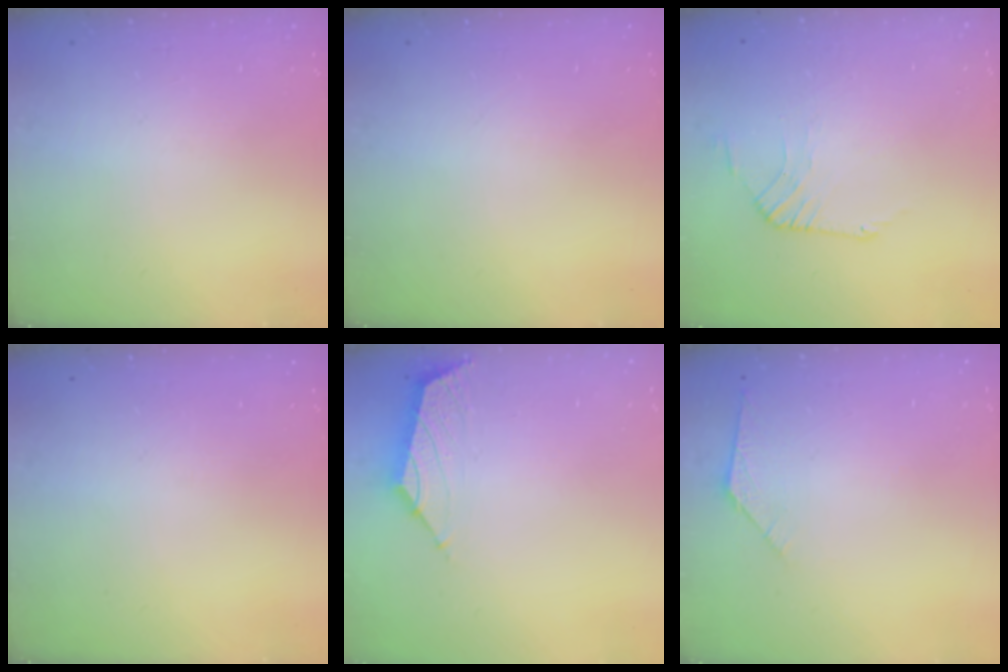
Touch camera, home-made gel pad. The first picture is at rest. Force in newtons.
{"total": 0.0}
{"total": 3.4, "press": 3.3, "slide": 0.9}
{"total": 0.0}
{"total": 1.6, "press": 1.4, "slide": 0.6}
{"total": 2.7, "press": 2.6, "slide": 0.7}